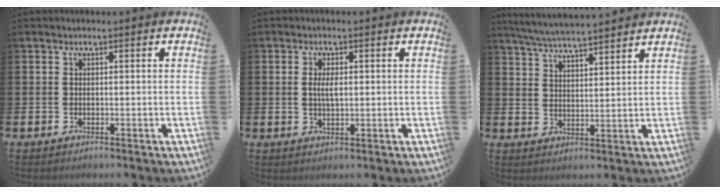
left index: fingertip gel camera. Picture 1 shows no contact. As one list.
[{"total": 2.7, "force": [0.5, 1.1, 2.4], "torque": [-0.039, 0.001, 0.004]}, {"total": 5.9, "force": [5.7, 0.0, 1.2], "torque": [-0.049, -0.028, 0.104]}]